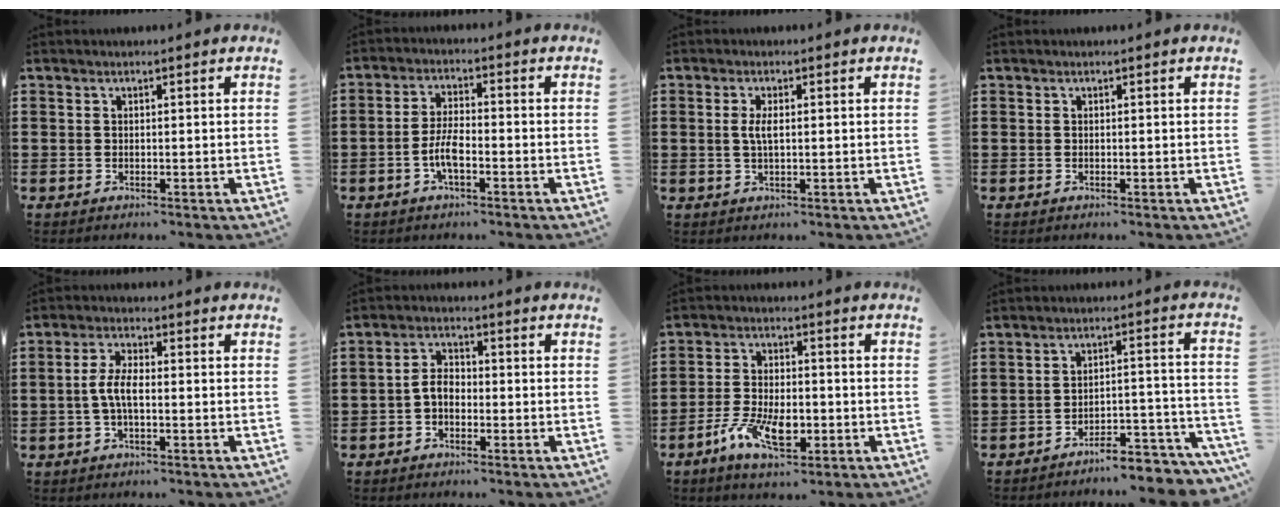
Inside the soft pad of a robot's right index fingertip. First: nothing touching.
{"total": 4.8, "force": [-1.8, 1.4, 4.2], "torque": [-0.098, -0.002, -0.041]}
{"total": 2.6, "force": [0.2, 0.8, 2.4], "torque": [-0.048, 0.003, 0.002]}
{"total": 0.0}
{"total": 4.5, "force": [-0.7, 1.6, 4.2], "torque": [-0.103, -0.004, -0.023]}
{"total": 3.5, "force": [-1.1, 2.2, 2.5], "torque": [-0.063, 0.003, -0.027]}
{"total": 8.0, "force": [-3.4, 3.7, 6.3], "torque": [-0.133, -0.001, -0.061]}
{"total": 5.5, "force": [-5.3, 0.5, 1.3], "torque": [-0.021, 0.006, -0.106]}